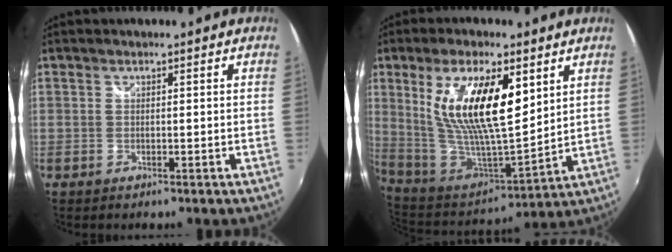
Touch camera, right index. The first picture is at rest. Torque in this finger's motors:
{"motor_torque": [1.27, 0.87, 1.05, 0.21]}